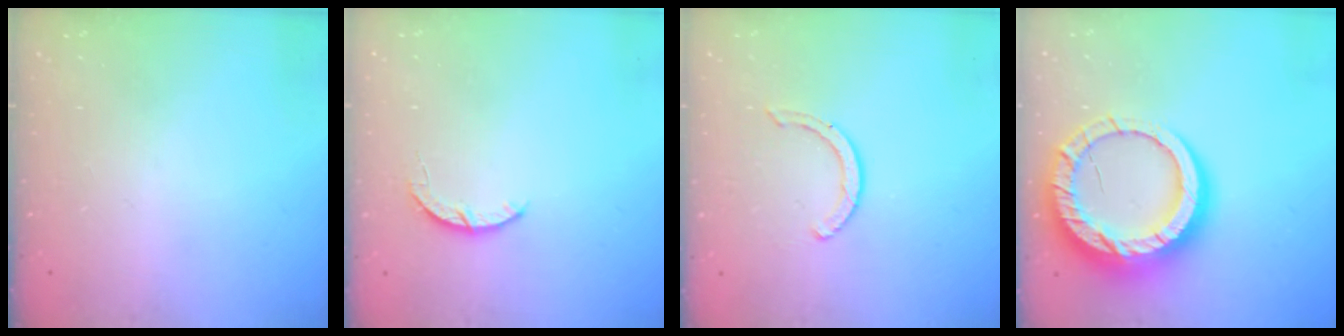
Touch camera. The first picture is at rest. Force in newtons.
{"total": 3.3, "press": 3.3, "slide": 0.5}
{"total": 2.9, "press": 2.9, "slide": 0.4}
{"total": 20.2, "press": 20.1, "slide": 2.0}